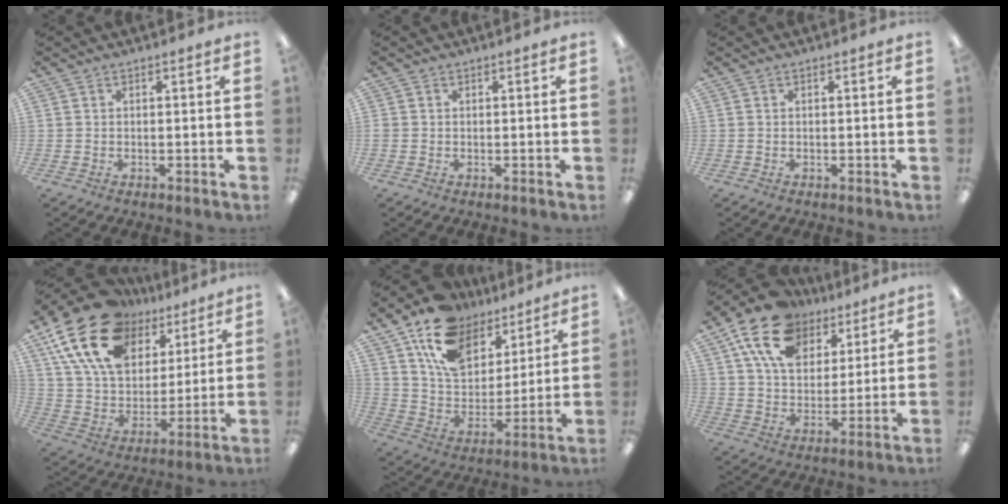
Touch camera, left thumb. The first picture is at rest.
{"total": 0.5, "force": [0.0, 0.5, 0.2], "torque": [-0.002, 0.004, -0.002]}
{"total": 0.0}
{"total": 21.6, "force": [11.9, 13.5, 11.9], "torque": [-0.229, -0.042, 0.221]}
{"total": 16.5, "force": [10.5, 10.5, 7.2], "torque": [-0.139, -0.051, 0.197]}
{"total": 17.7, "force": [10.5, 11.3, 8.7], "torque": [-0.159, -0.040, 0.193]}